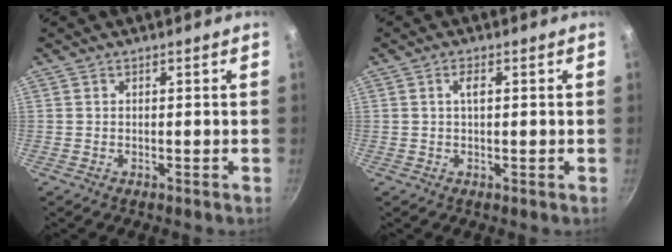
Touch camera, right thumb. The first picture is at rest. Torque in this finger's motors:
{"motor_torque": [0.42, 0.24, 0.05, -0.08, 0.08]}